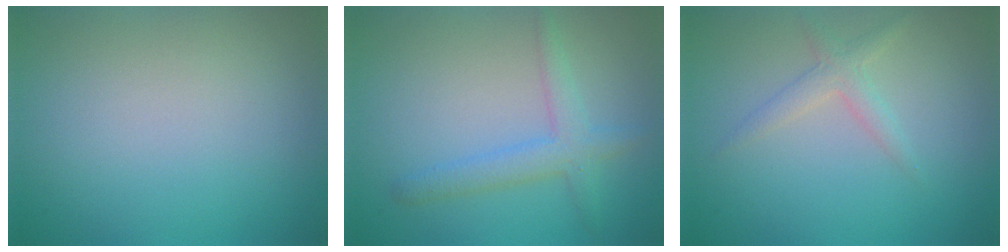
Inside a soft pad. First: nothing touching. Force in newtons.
{"total": 2.9, "press": 2.9, "slide": 0.1}
{"total": 1.7, "press": 1.7, "slide": 0.1}